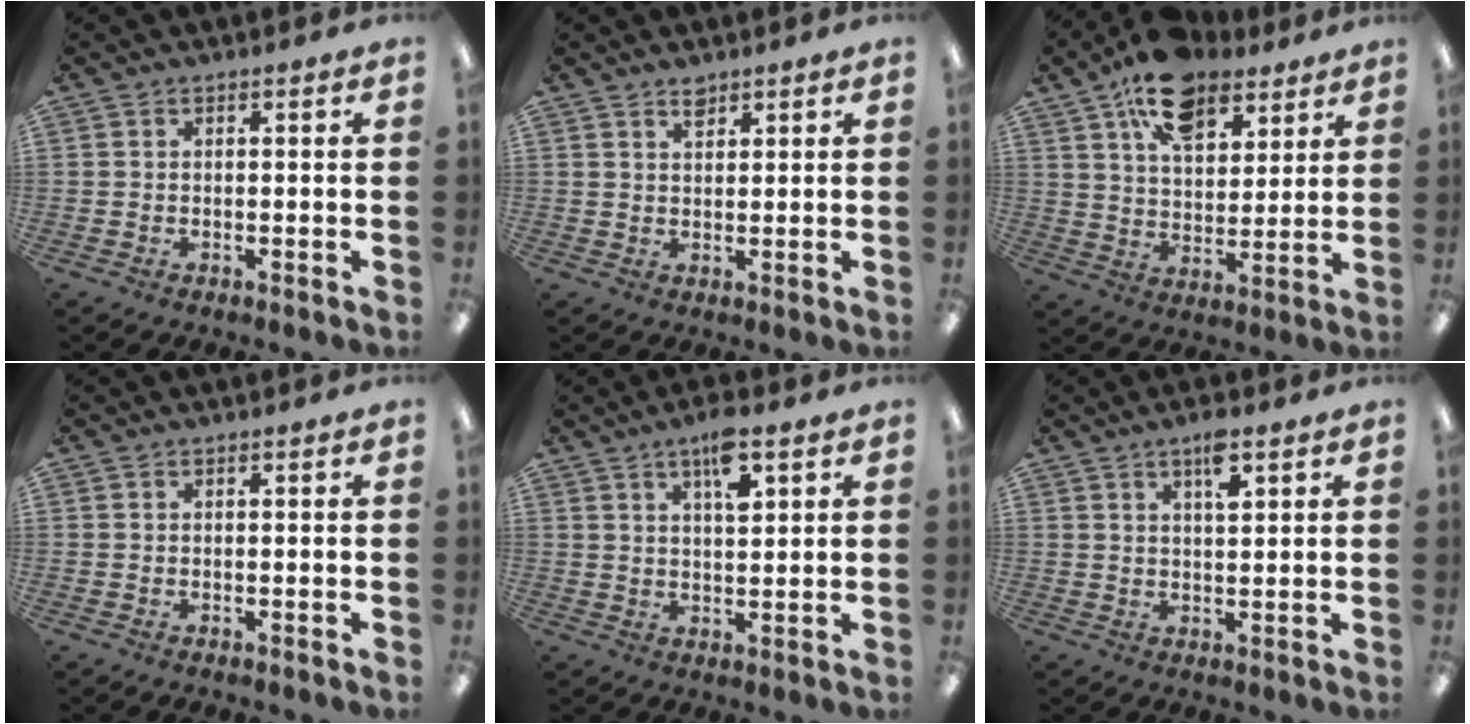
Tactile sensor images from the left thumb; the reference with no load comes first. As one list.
[{"total": 2.5, "force": [2.1, 1.0, 1.0], "torque": [-0.007, -0.008, 0.036]}, {"total": 15.3, "force": [10.1, 8.1, 8.1], "torque": [-0.128, -0.043, 0.182]}, {"total": 0.0}, {"total": 7.4, "force": [4.5, 2.2, 5.4], "torque": [-0.085, -0.017, 0.072]}, {"total": 5.3, "force": [3.3, 1.4, 3.9], "torque": [-0.062, -0.008, 0.052]}]